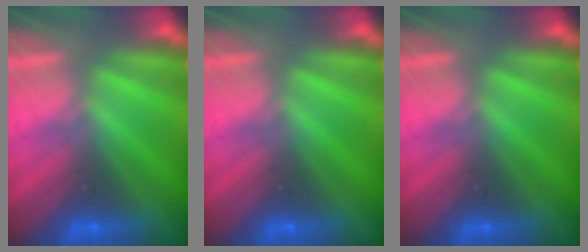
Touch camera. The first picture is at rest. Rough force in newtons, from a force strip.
{"total": 0.0}
{"total": 0.0}